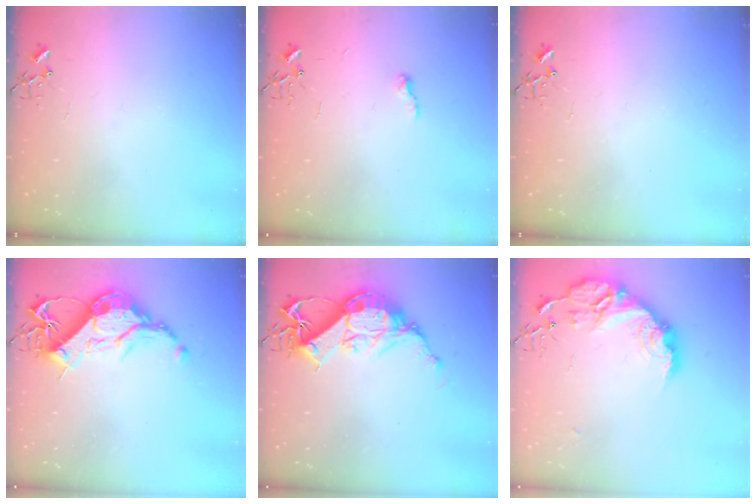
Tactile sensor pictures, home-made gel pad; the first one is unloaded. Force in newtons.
{"total": 5.5, "press": 5.5, "slide": 0.7}
{"total": 0.0}
{"total": 15.4, "press": 15.3, "slide": 1.3}
{"total": 15.3, "press": 15.2, "slide": 1.3}
{"total": 17.3, "press": 17.3, "slide": 1.2}